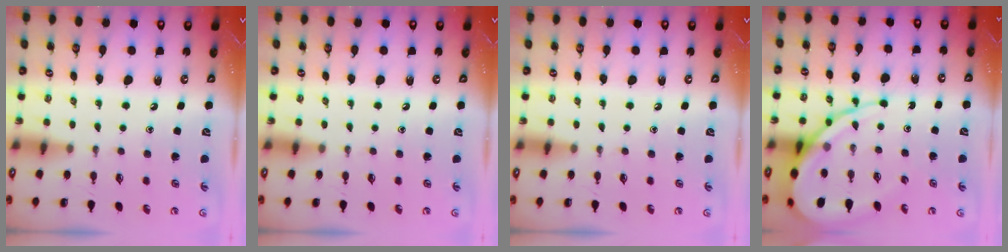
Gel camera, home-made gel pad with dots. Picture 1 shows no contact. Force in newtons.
{"total": 0.0}
{"total": 0.0}
{"total": 14.4, "press": 14.3, "slide": 1.5}